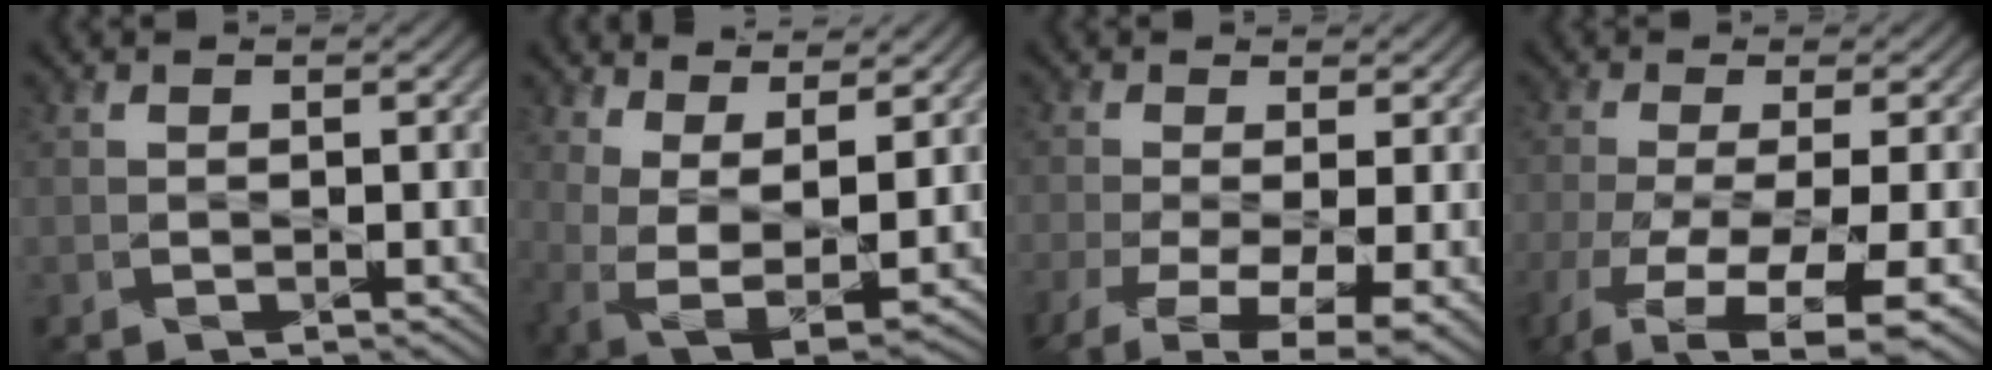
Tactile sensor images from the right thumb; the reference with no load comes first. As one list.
[{"total": 7.2, "force": [2.3, 2.6, 6.3], "torque": [-0.137, -0.011, 0.049]}, {"total": 9.4, "force": [-3.9, 3.2, 7.9], "torque": [-0.164, -0.023, -0.059]}, {"total": 11.0, "force": [-5.2, 3.1, 9.2], "torque": [-0.185, -0.032, -0.074]}]